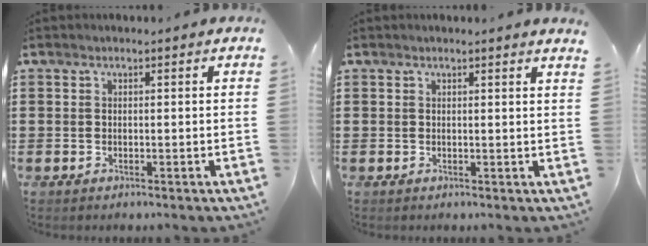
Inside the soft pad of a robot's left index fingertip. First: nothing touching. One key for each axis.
{"total": 0.8, "fx": 0.6, "fy": -0.2, "fz": 0.5, "tx": -0.009, "ty": -0.004, "tz": 0.012}